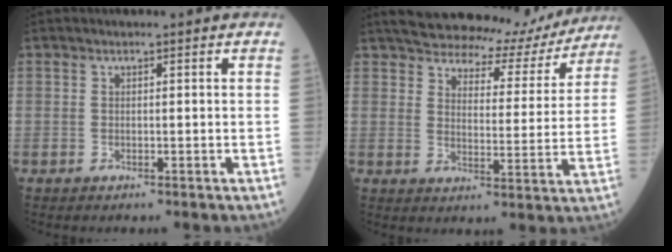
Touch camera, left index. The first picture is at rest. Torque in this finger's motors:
{"motor_torque": [0.54, -1.60, -0.28, 0.01]}